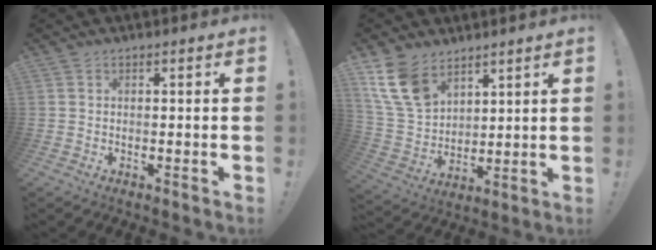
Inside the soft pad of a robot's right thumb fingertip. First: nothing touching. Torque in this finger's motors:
{"motor_torque": [0.00, 0.19, 0.72, 0.62, 0.07]}